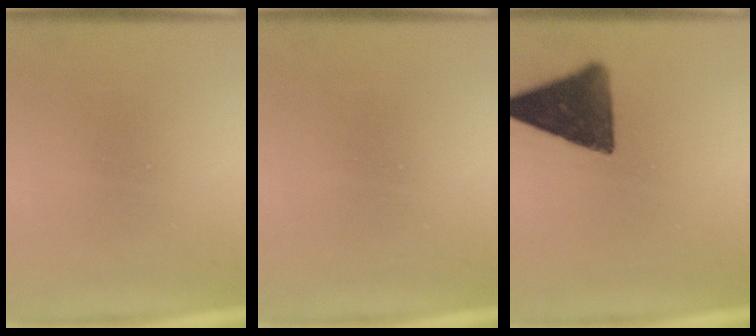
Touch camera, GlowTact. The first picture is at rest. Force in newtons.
{"total": 0.0}
{"total": 12.1}